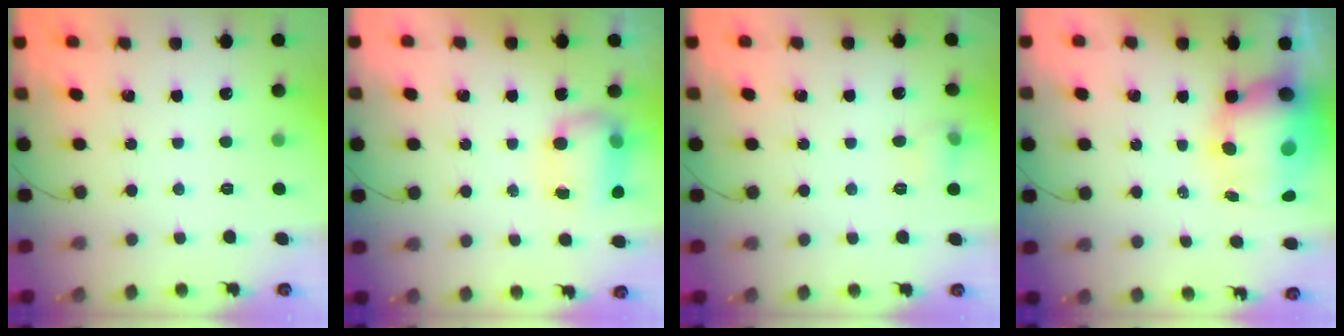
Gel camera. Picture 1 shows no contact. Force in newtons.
{"total": 7.9, "press": 7.8, "slide": 0.6}
{"total": 6.3, "press": 6.0, "slide": 1.7}
{"total": 13.0, "press": 12.6, "slide": 3.0}